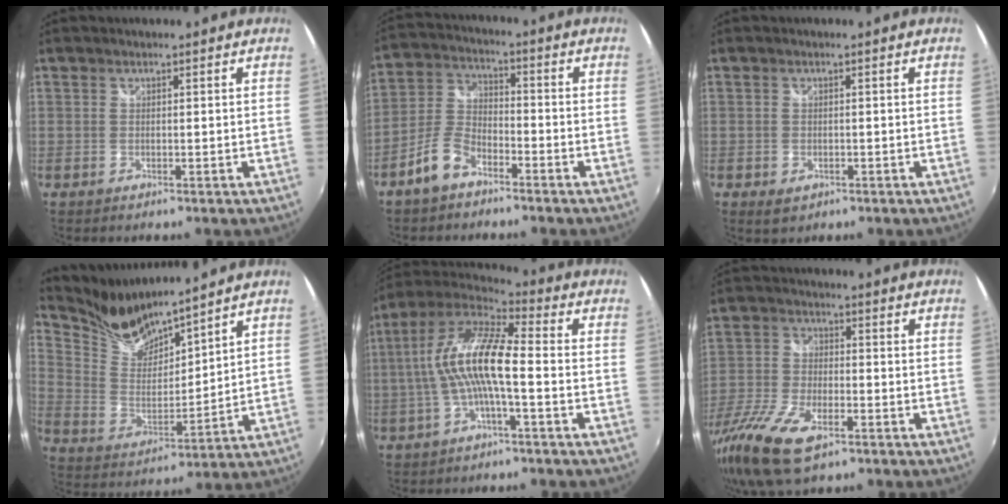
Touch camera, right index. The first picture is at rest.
{"total": 7.8, "force": [-5.4, 3.6, 4.3], "torque": [-0.103, 0.017, -0.109]}
{"total": 2.4, "force": [-1.0, 1.8, 1.2], "torque": [-0.023, -0.004, -0.011]}
{"total": 9.6, "force": [9.3, 1.1, 2.0], "torque": [-0.059, -0.025, 0.188]}
{"total": 13.3, "force": [-1.3, 2.6, 13.0], "torque": [-0.248, 0.012, -0.029]}
{"total": 15.3, "force": [-9.2, 6.0, 10.7], "torque": [-0.241, -0.040, -0.184]}